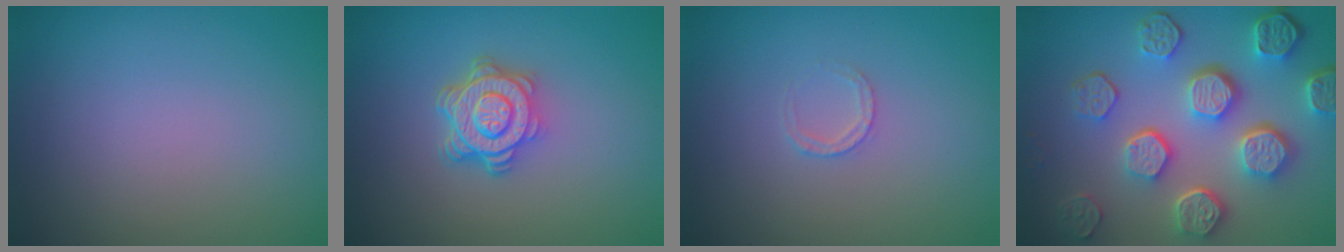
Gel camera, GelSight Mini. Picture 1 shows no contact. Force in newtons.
{"total": 4.8, "press": 3.7, "slide": 3.1}
{"total": 1.3, "press": 1.3, "slide": 0.2}
{"total": 8.4, "press": 6.2, "slide": 5.6}